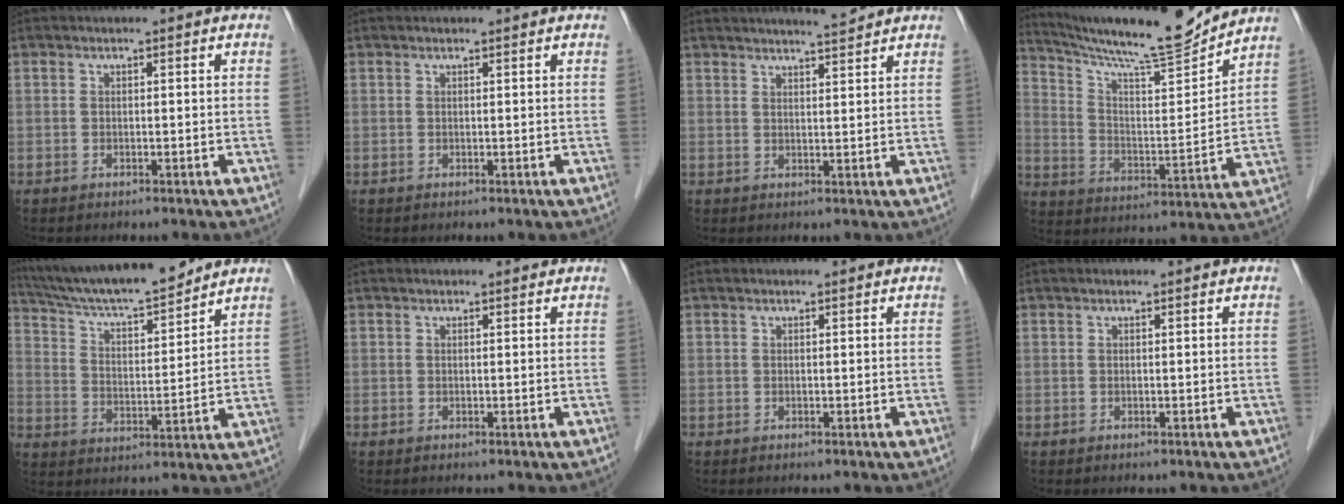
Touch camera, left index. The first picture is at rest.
{"total": 0.9, "force": [0.9, 0.0, 0.3], "torque": [-0.010, 0.008, 0.015]}
{"total": 4.6, "force": [4.4, 0.0, 1.5], "torque": [-0.029, 0.005, 0.066]}
{"total": 16.7, "force": [15.6, 0.0, 5.8], "torque": [-0.110, -0.021, 0.253]}
{"total": 16.3, "force": [14.8, 1.5, 6.7], "torque": [-0.121, 0.010, 0.250]}
{"total": 2.8, "force": [2.6, 0.6, 0.9], "torque": [-0.012, 0.013, 0.029]}
{"total": 2.3, "force": [2.1, 0.5, 0.8], "torque": [-0.012, 0.014, 0.024]}
{"total": 1.4, "force": [1.3, 0.0, 0.4], "torque": [-0.011, 0.010, 0.020]}